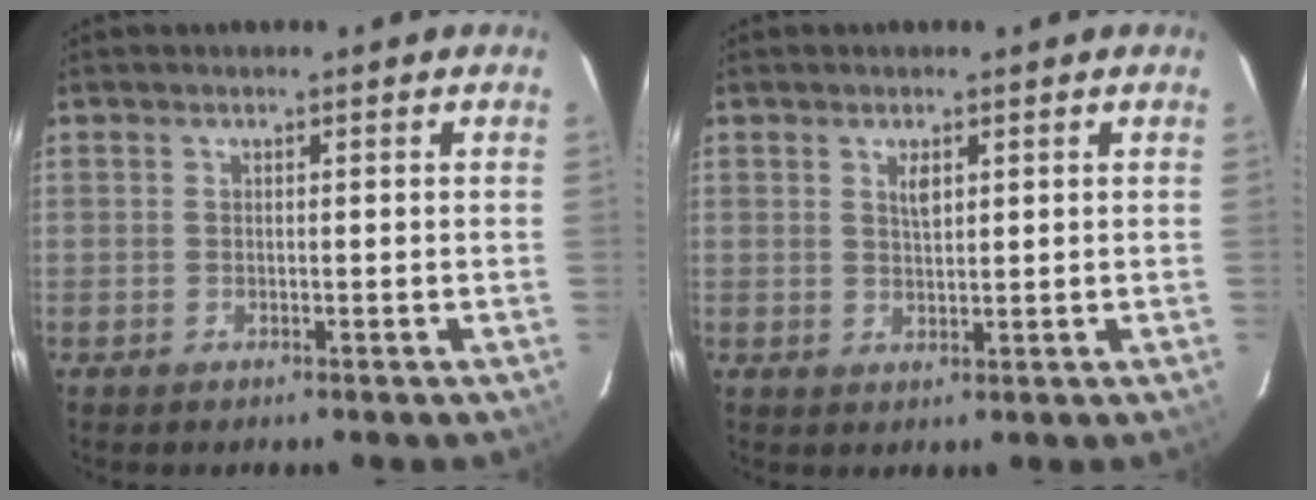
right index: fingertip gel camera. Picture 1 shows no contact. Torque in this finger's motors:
{"motor_torque": [0.07, -0.01, 0.03, 0.04]}